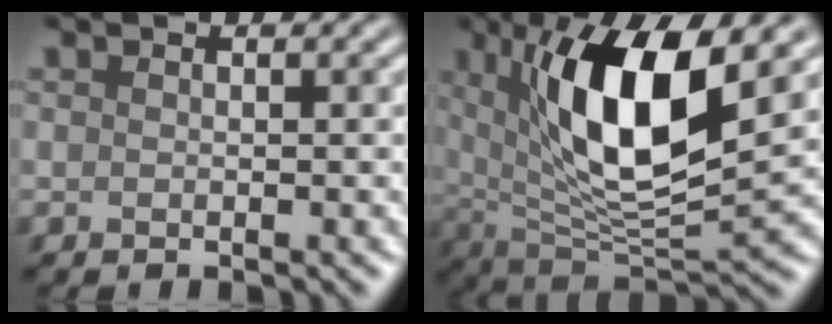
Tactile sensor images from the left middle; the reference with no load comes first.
{"total": 11.0, "force": [3.2, 3.8, 9.8], "torque": [-0.167, -0.014, 0.061]}